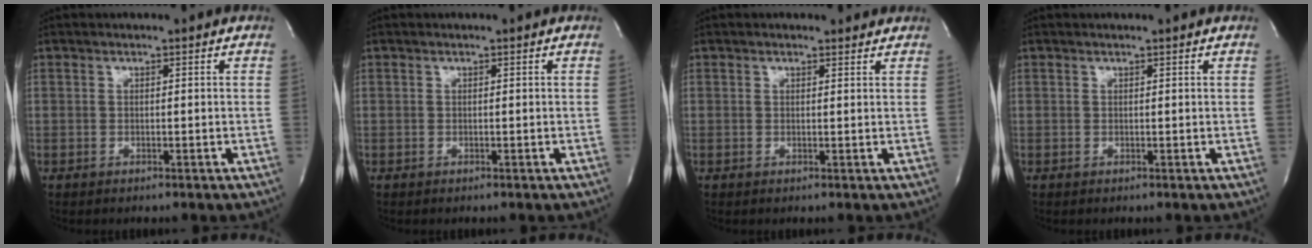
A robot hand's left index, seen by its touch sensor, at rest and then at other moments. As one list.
[{"total": 0.0}, {"total": 2.2, "force": [2.1, 0.7, 0.3], "torque": [-0.010, 0.004, 0.019]}, {"total": 1.3, "force": [1.2, -0.2, 0.4], "torque": [-0.014, 0.007, 0.017]}]